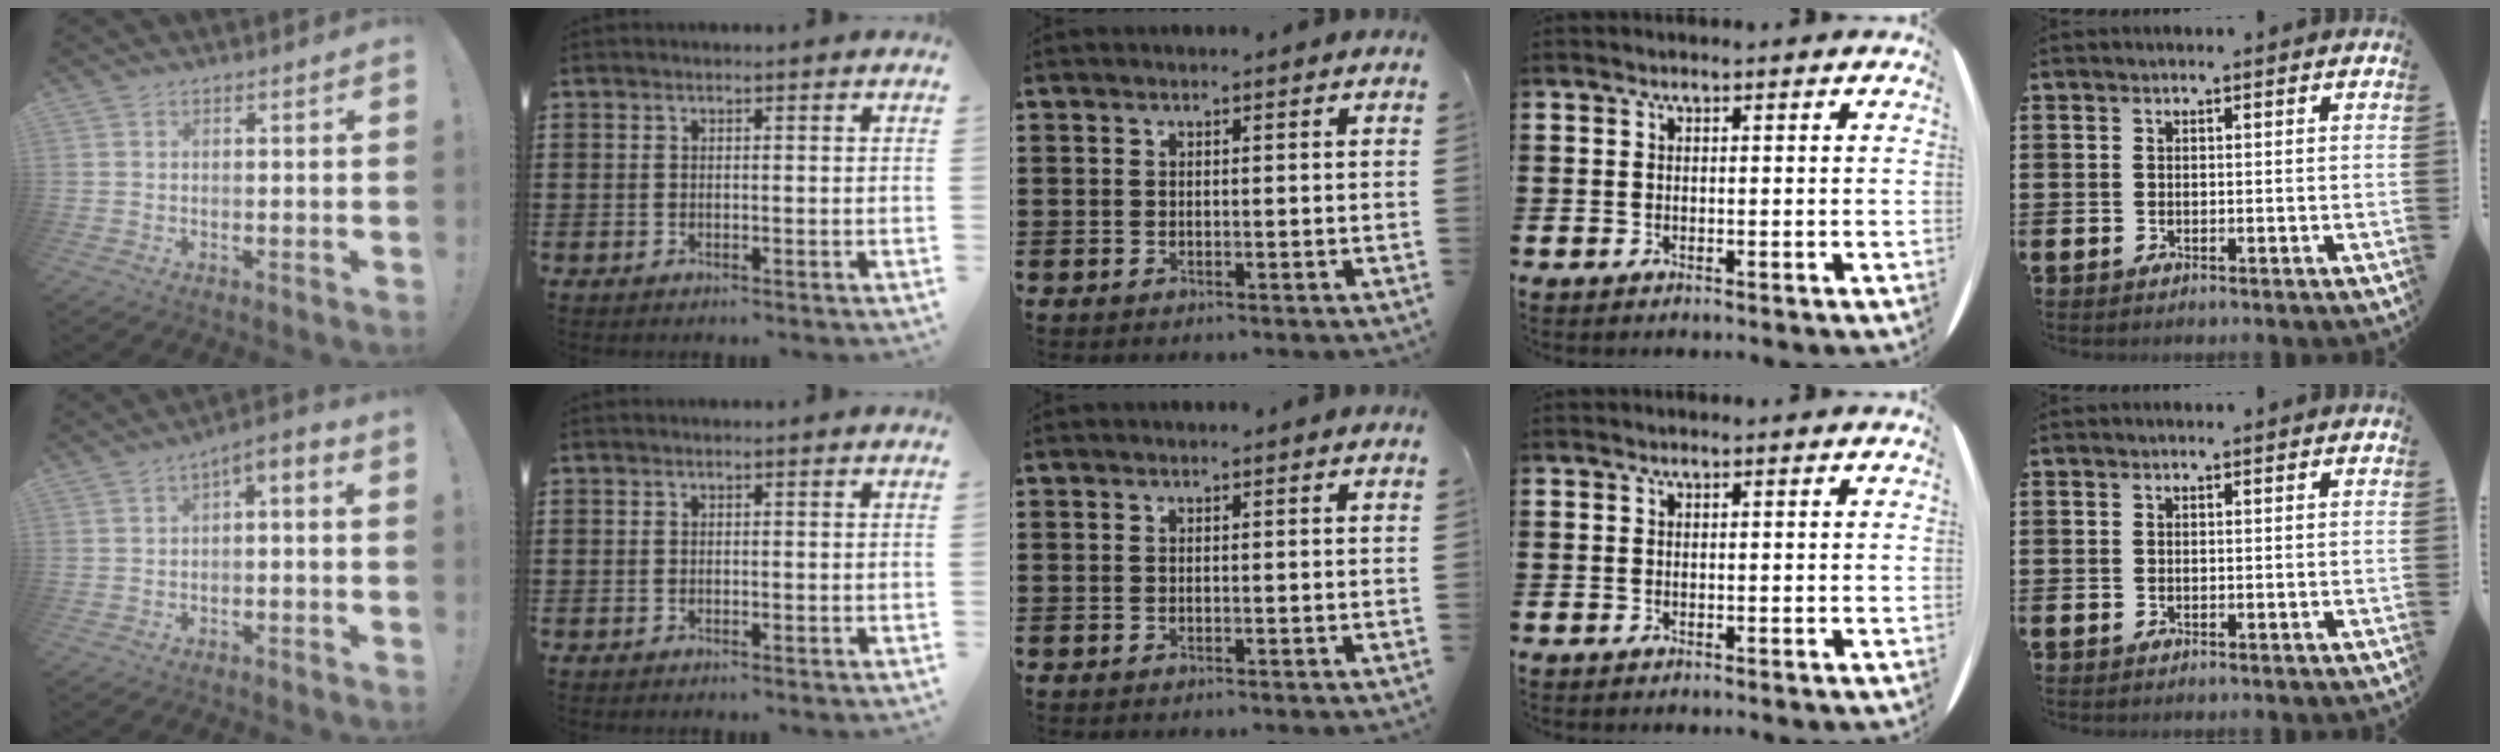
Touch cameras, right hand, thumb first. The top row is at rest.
{"thumb": {"total": 3.9, "force": [-2.0, 1.3, 3.1], "torque": [-0.051, 0.009, -0.033]}}